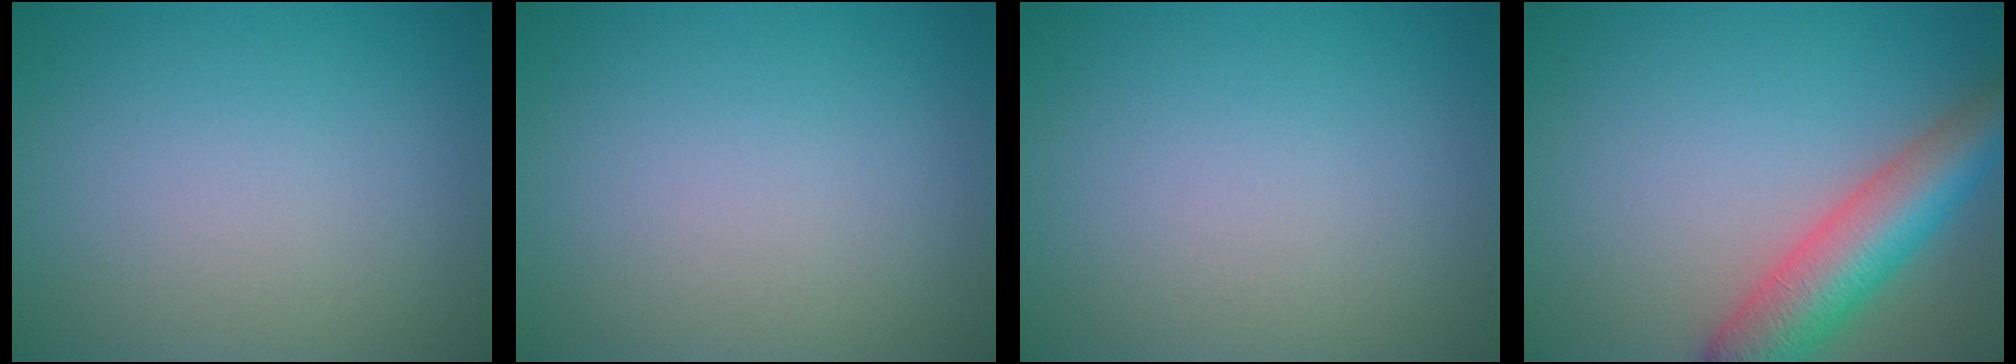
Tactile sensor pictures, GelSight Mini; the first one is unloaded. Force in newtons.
{"total": 0.0}
{"total": 0.0}
{"total": 7.2, "press": 7.2, "slide": 0.4}